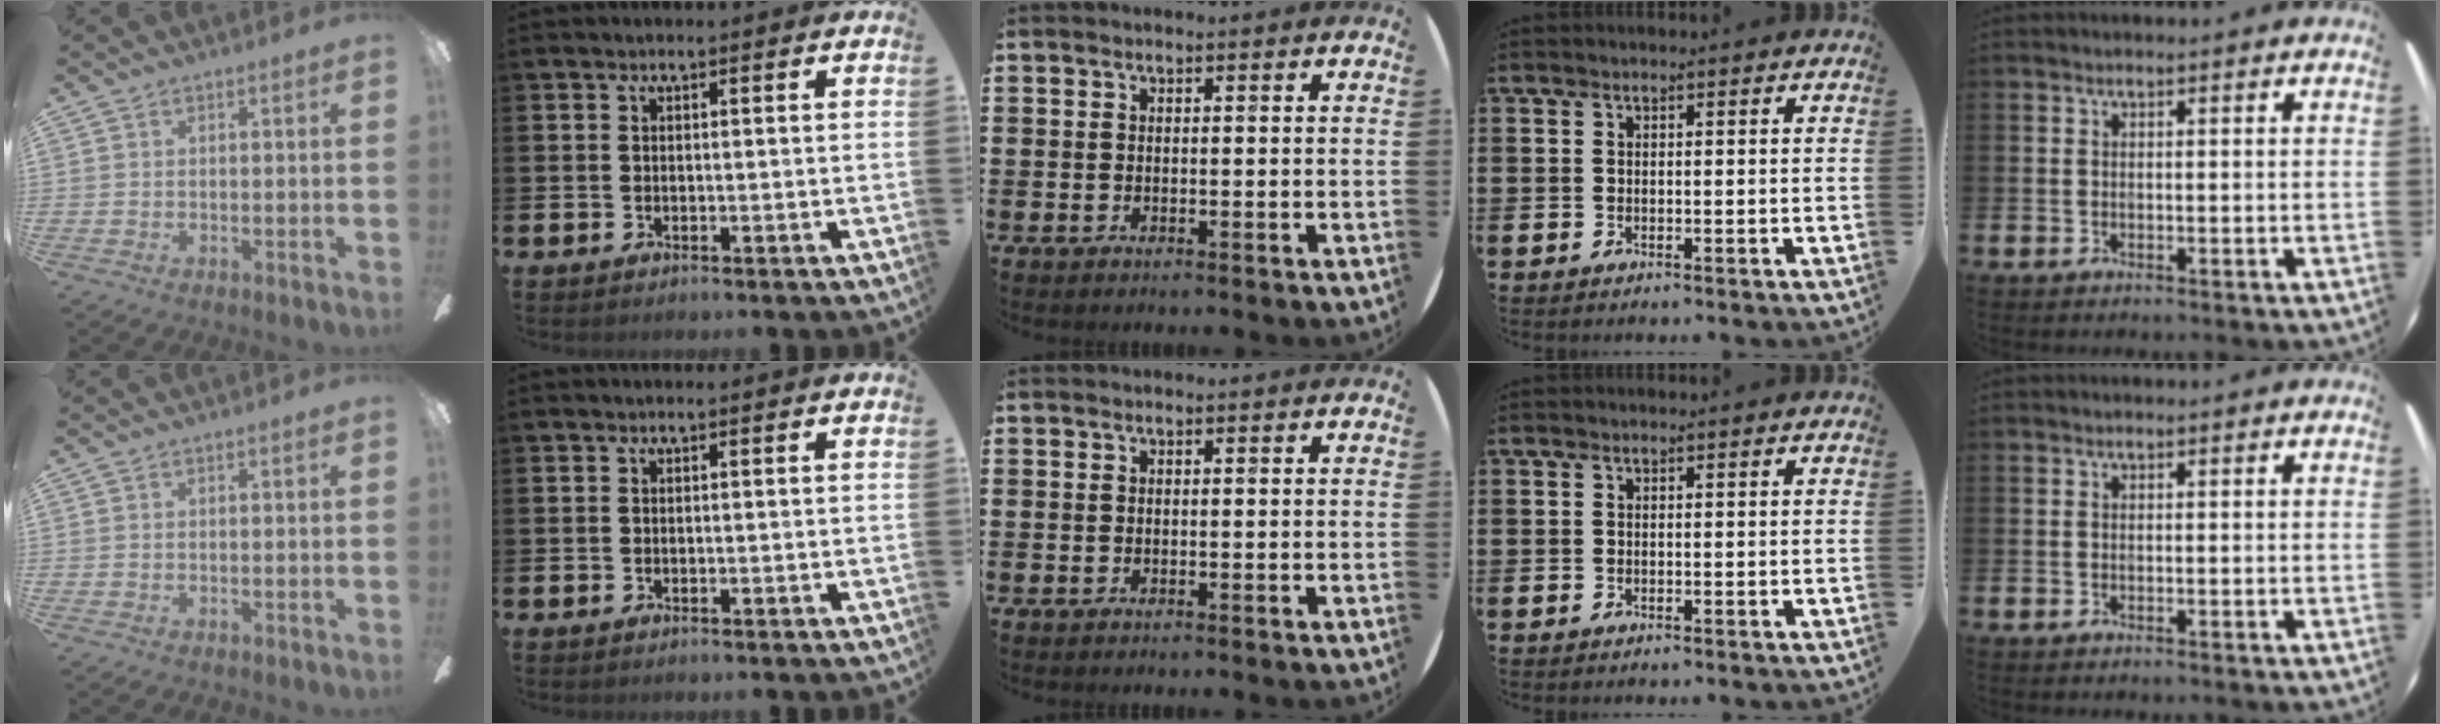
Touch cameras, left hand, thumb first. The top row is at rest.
{}